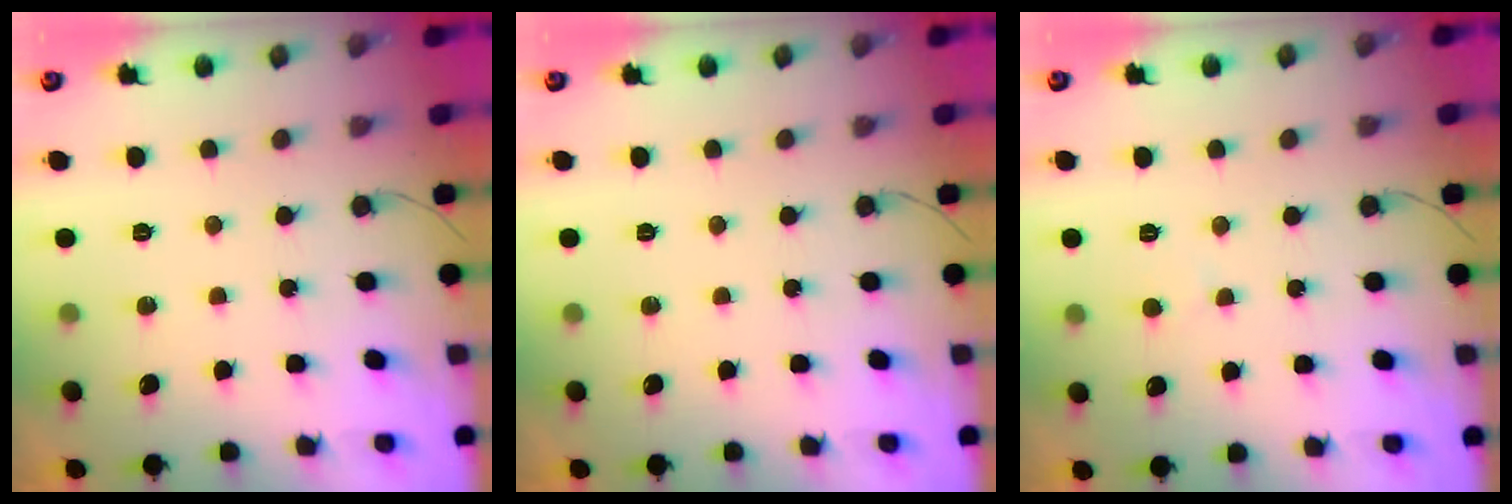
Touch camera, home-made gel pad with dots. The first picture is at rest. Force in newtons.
{"total": 0.0}
{"total": 1.3, "press": 1.3, "slide": 0.1}